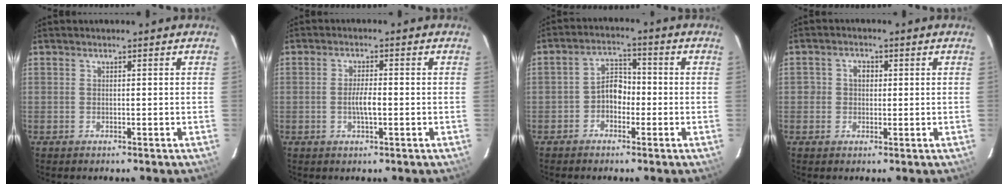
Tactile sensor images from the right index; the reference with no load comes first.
{"total": 3.5, "force": [-0.7, 0.7, 3.3], "torque": [-0.061, 0.000, -0.011]}
{"total": 4.6, "force": [-1.8, 3.4, 2.6], "torque": [-0.045, 0.019, -0.031]}
{"total": 2.7, "force": [0.0, 2.5, 1.1], "torque": [-0.017, 0.009, -0.002]}